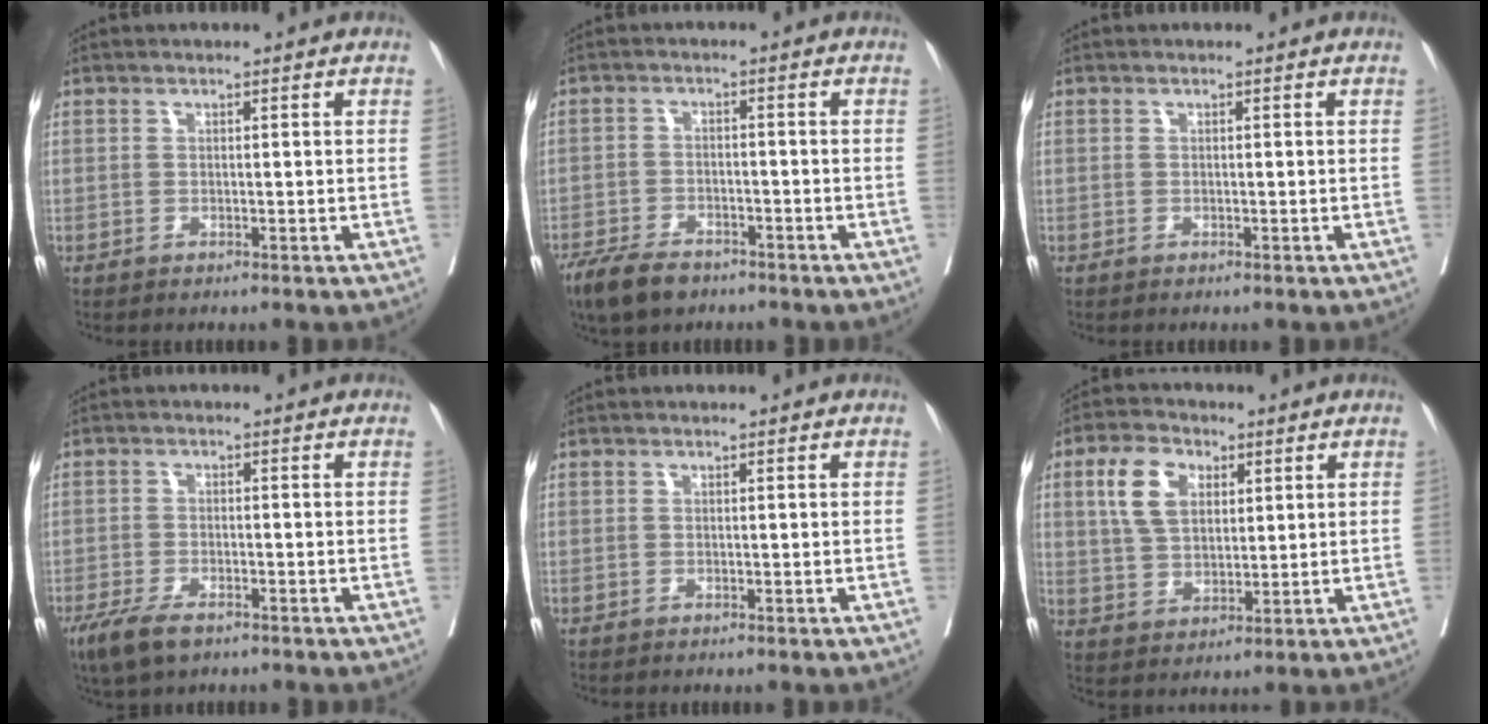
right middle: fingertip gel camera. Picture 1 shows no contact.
{"total": 7.0, "force": [-5.4, 2.9, 3.3], "torque": [-0.062, -0.007, -0.093]}
{"total": 0.0}
{"total": 5.8, "force": [-4.0, 2.1, 3.7], "torque": [-0.071, -0.010, -0.069]}
{"total": 0.0}
{"total": 8.0, "force": [2.9, 5.0, 5.6], "torque": [-0.124, 0.014, 0.058]}